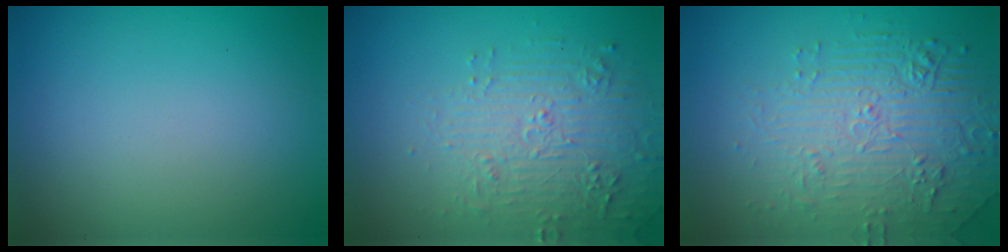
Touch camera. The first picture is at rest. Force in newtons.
{"total": 4.7, "press": 4.6, "slide": 1.0}
{"total": 4.5, "press": 4.1, "slide": 1.8}